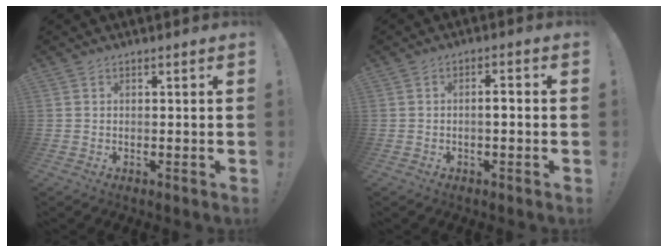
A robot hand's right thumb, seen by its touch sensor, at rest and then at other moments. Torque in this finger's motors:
{"motor_torque": [0.17, -0.55, 0.00, 0.19, 0.06]}